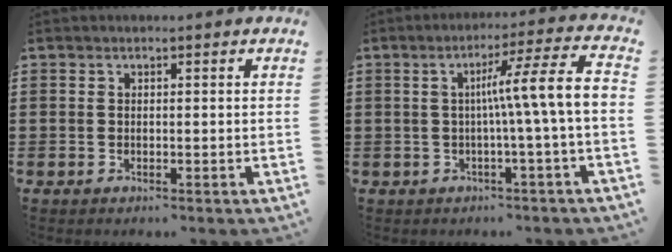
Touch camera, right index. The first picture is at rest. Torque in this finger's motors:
{"motor_torque": [1.67, -0.44, 0.30, 0.21]}